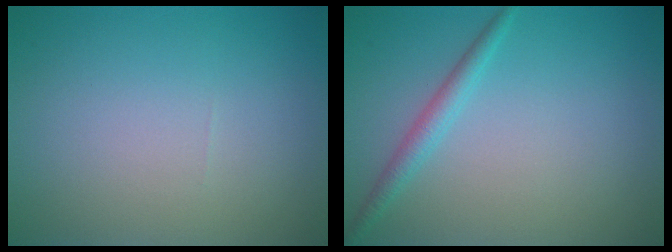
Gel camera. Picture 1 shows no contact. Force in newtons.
{"total": 1.8, "press": 1.8, "slide": 0.1}